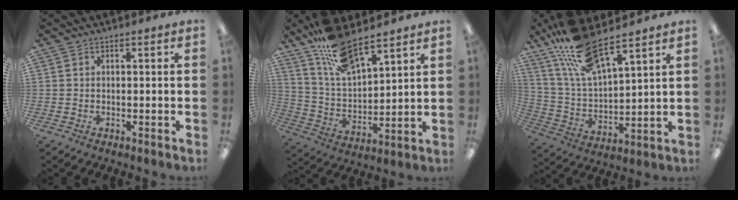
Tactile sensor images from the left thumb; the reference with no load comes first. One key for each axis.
{"total": 15.0, "fx": 11.8, "fy": 4.7, "fz": 8.0, "tx": -0.162, "ty": -0.060, "tz": 0.212}
{"total": 17.4, "fx": 13.2, "fy": 5.2, "fz": 10.1, "tx": -0.214, "ty": -0.059, "tz": 0.233}